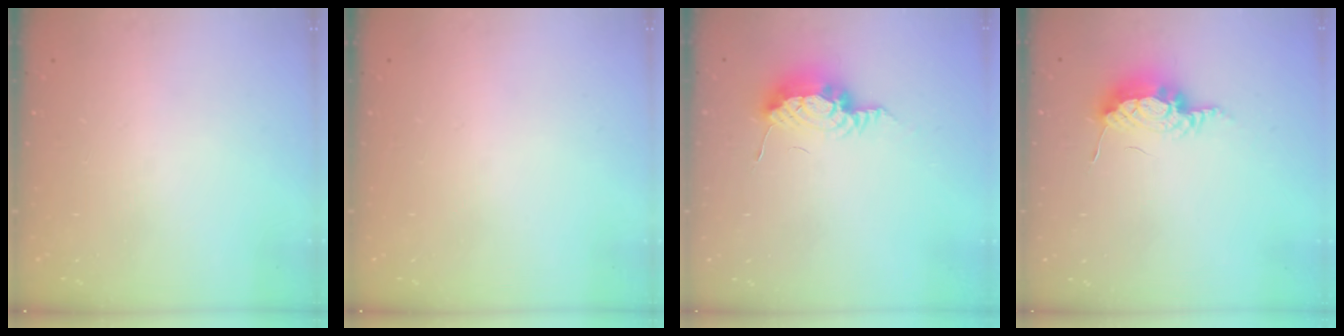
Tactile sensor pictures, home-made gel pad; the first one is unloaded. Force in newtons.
{"total": 0.0}
{"total": 8.5, "press": 8.3, "slide": 1.6}
{"total": 8.1, "press": 8.1, "slide": 0.1}